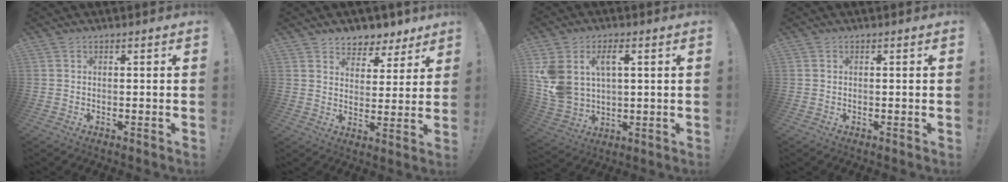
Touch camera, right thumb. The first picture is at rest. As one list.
[{"total": 6.4, "force": [4.8, 4.1, 0.8], "torque": [0.002, -0.047, 0.090]}, {"total": 11.0, "force": [4.3, 7.2, 7.1], "torque": [-0.146, -0.014, 0.082]}, {"total": 0.0}]